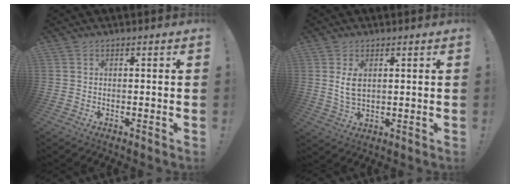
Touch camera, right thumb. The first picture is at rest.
{"total": 5.2, "force": [1.6, 3.0, 3.9], "torque": [-0.060, -0.007, 0.026]}